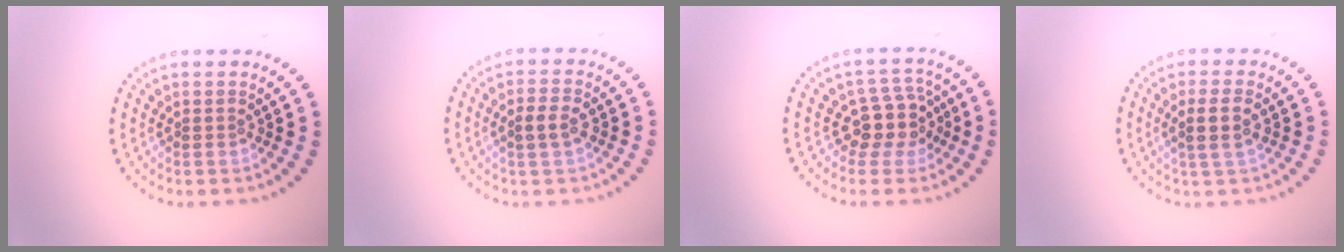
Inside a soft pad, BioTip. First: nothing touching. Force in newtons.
{"total": 2.1, "press": 2.1, "slide": 0.5}
{"total": 3.6, "press": 2.9, "slide": 2.0}
{"total": 2.4, "press": 2.1, "slide": 1.1}